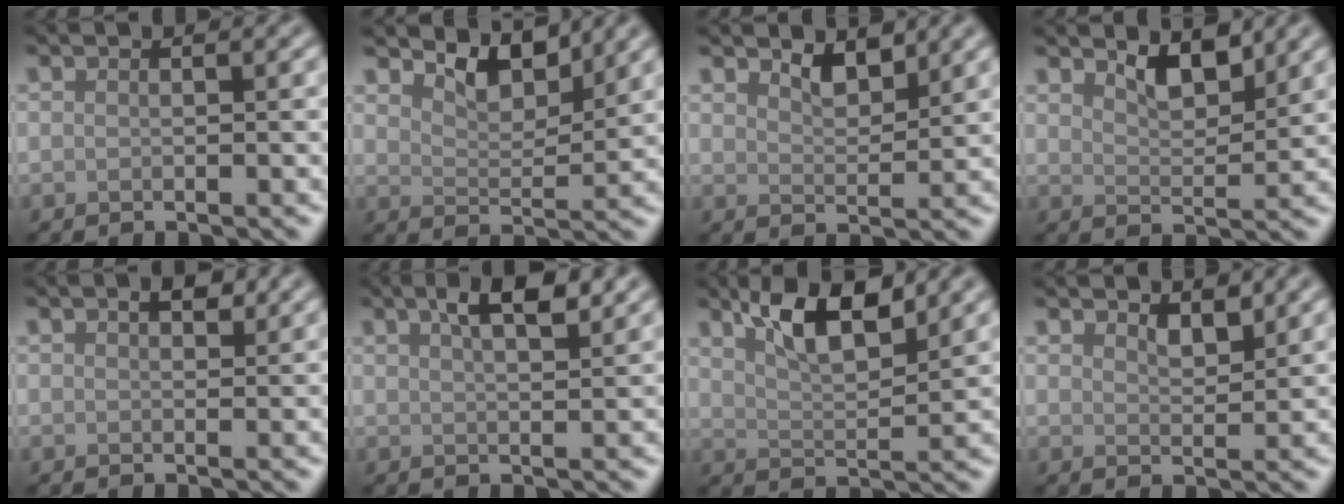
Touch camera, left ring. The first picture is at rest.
{"total": 3.9, "force": [3.5, 1.0, 1.5], "torque": [-0.036, -0.008, 0.057]}
{"total": 2.3, "force": [1.9, 0.7, 1.2], "torque": [-0.024, -0.006, 0.032]}
{"total": 3.2, "force": [2.4, 1.0, 1.8], "torque": [-0.037, -0.007, 0.040]}
{"total": 1.6, "force": [0.9, 0.8, 1.1], "torque": [-0.015, 0.003, 0.016]}
{"total": 4.3, "force": [2.6, 1.2, 3.2], "torque": [-0.044, 0.011, 0.037]}
{"total": 6.1, "force": [3.6, 2.0, 4.5], "torque": [-0.079, 0.002, 0.060]}
{"total": 1.9, "force": [1.6, 0.5, 0.9], "torque": [-0.016, -0.003, 0.026]}